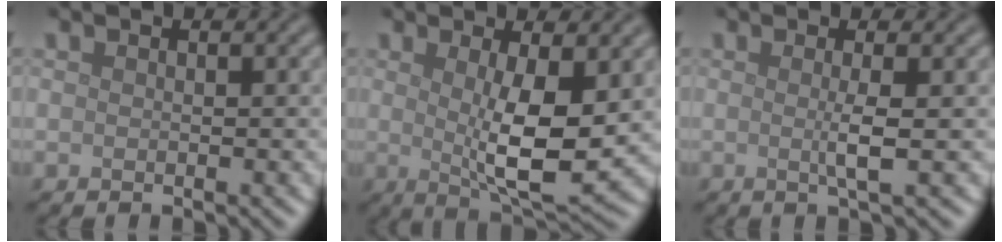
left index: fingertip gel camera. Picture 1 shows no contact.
{"total": 6.8, "force": [0.5, 1.8, 6.5], "torque": [-0.108, -0.015, 0.015]}
{"total": 2.1, "force": [0.0, 0.3, 2.1], "torque": [-0.039, -0.003, -0.006]}